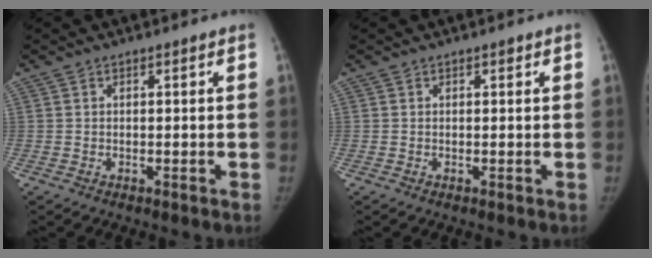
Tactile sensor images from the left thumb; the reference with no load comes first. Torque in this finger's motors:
{"motor_torque": [0.14, -0.03, 0.26, 0.17, 0.05]}